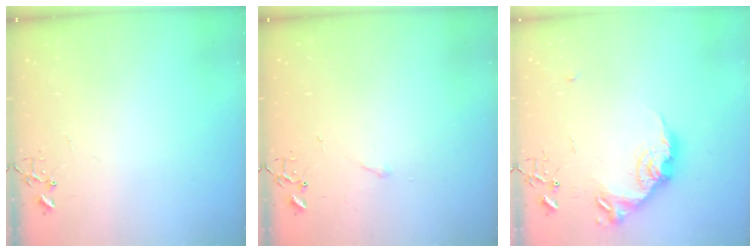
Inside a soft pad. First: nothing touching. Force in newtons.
{"total": 2.9, "press": 2.9, "slide": 0.5}
{"total": 16.7, "press": 16.7, "slide": 0.9}